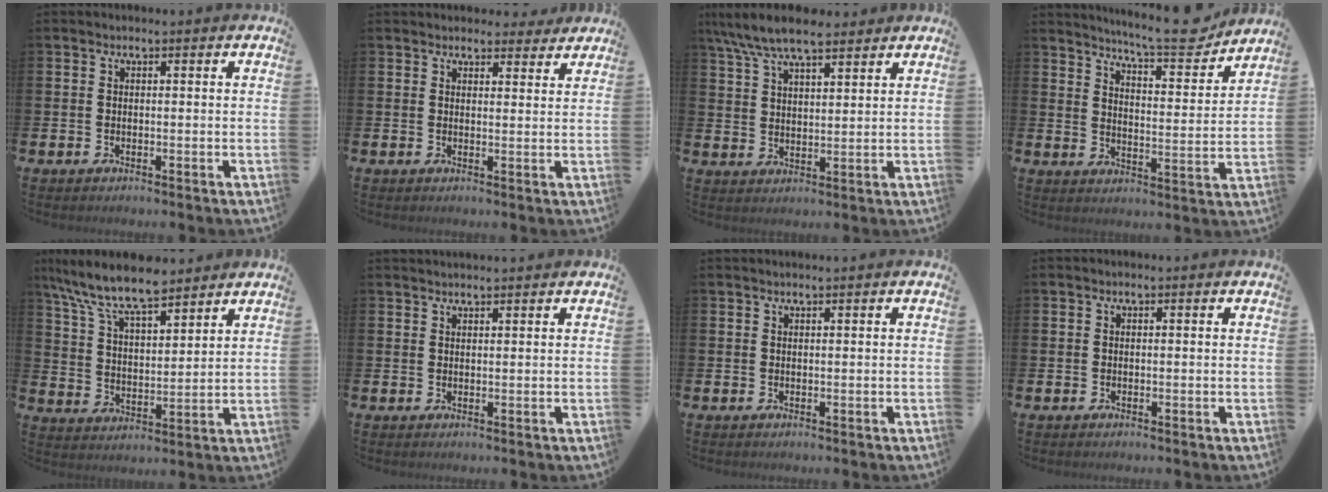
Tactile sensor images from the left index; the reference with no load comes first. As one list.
[{"total": 2.8, "force": [2.7, 0.8, 0.0], "torque": [0.001, -0.011, 0.048]}, {"total": 8.0, "force": [7.1, 1.8, 3.3], "torque": [-0.090, -0.017, 0.131]}, {"total": 8.3, "force": [7.9, 0.5, 2.7], "torque": [-0.061, -0.052, 0.136]}, {"total": 9.7, "force": [8.5, 2.3, 4.1], "torque": [-0.116, -0.036, 0.153]}, {"total": 1.5, "force": [1.5, 0.1, 0.1], "torque": [-0.002, -0.003, 0.028]}, {"total": 0.0}, {"total": 0.0}]